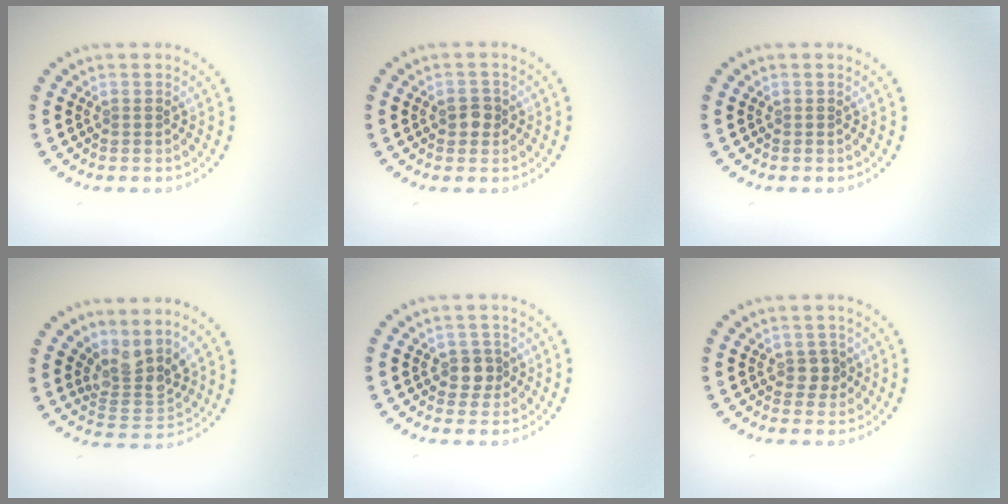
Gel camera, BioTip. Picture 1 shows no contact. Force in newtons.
{"total": 1.7, "press": 1.6, "slide": 0.4}
{"total": 0.0}
{"total": 3.5, "press": 2.6, "slide": 2.3}
{"total": 1.9, "press": 1.7, "slide": 0.8}
{"total": 1.4, "press": 1.3, "slide": 0.6}